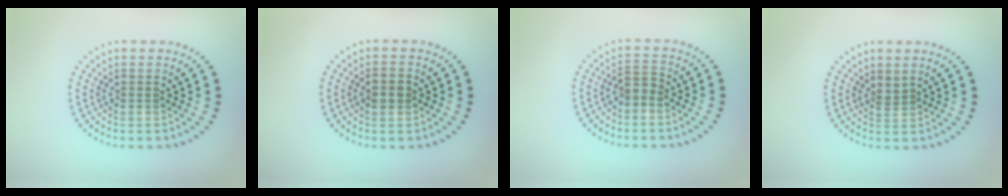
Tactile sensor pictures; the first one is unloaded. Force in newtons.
{"total": 1.9, "press": 1.9, "slide": 0.1}
{"total": 1.4, "press": 1.1, "slide": 0.8}
{"total": 0.8, "press": 0.4, "slide": 0.7}